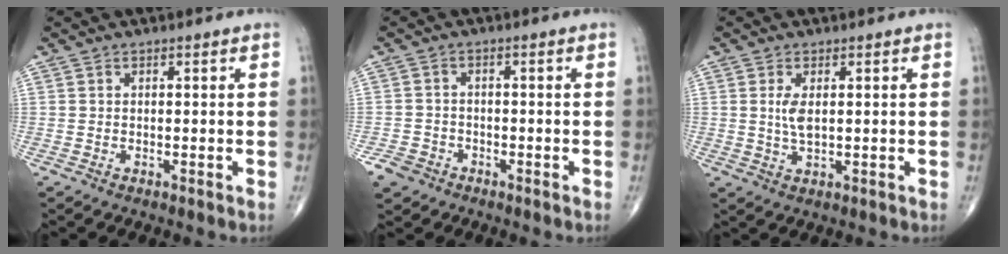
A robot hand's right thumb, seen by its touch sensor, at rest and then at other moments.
{"total": 3.9, "force": [-2.5, 2.8, 0.9], "torque": [-0.013, 0.013, -0.046]}
{"total": 3.5, "force": [0.6, 1.5, 3.1], "torque": [-0.065, -0.006, 0.017]}